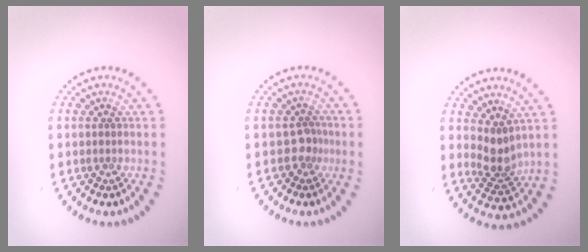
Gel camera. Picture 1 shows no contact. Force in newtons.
{"total": 1.6, "press": 1.1, "slide": 1.1}
{"total": 2.5, "press": 1.9, "slide": 1.6}